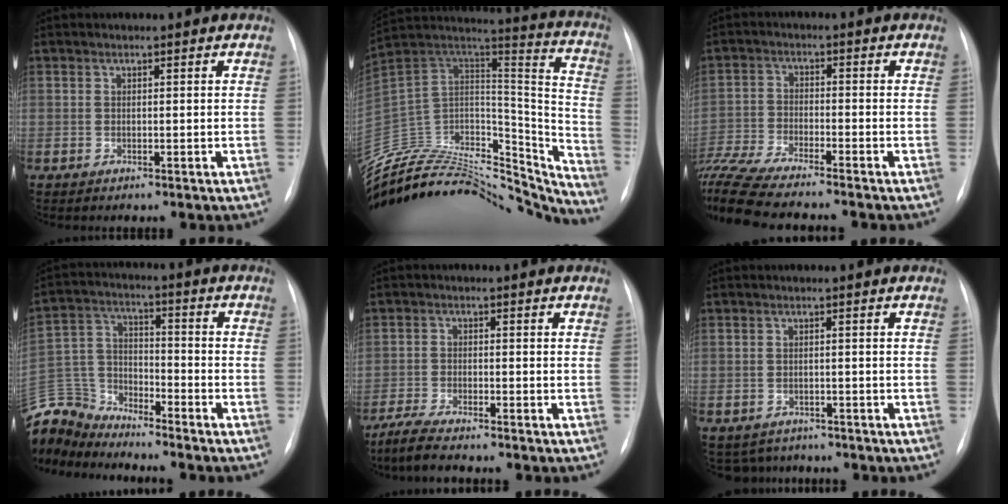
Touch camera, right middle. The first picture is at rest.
{"total": 40.3, "force": [-36.8, 10.5, 12.8], "torque": [-0.217, -0.021, -0.533]}
{"total": 13.3, "force": [-11.9, 0.1, 5.9], "torque": [-0.116, -0.018, -0.205]}
{"total": 13.6, "force": [-13.2, 2.7, 1.7], "torque": [-0.049, 0.031, -0.257]}
{"total": 5.3, "force": [-4.6, 0.2, 2.6], "torque": [-0.056, -0.020, -0.083]}
{"total": 4.2, "force": [-3.7, 2.2, -0.1], "torque": [0.000, 0.003, -0.049]}